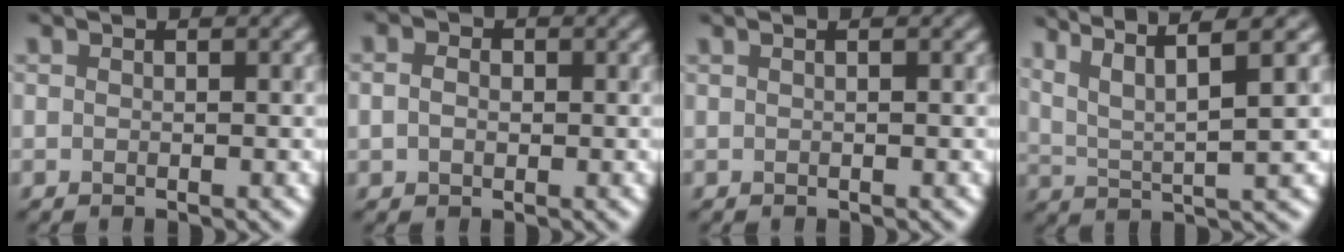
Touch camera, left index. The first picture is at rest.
{"total": 1.5, "force": [0.1, 1.3, 0.8], "torque": [-0.019, 0.006, 0.003]}
{"total": 1.3, "force": [0.5, 0.8, 1.0], "torque": [0.006, 0.005, -0.014]}
{"total": 7.0, "force": [4.1, 1.1, 5.6], "torque": [-0.101, 0.023, 0.088]}